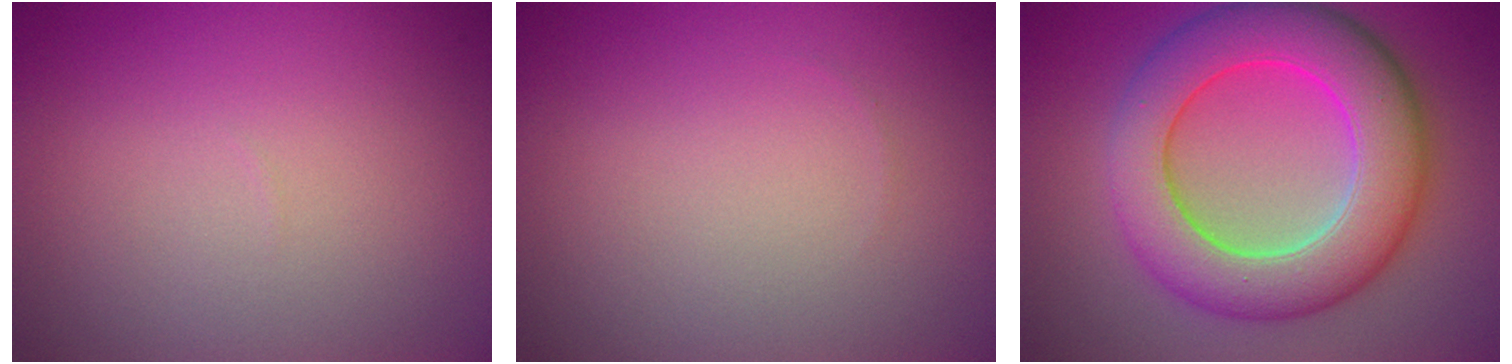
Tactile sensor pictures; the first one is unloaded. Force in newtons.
{"total": 0.0}
{"total": 9.4, "press": 9.4, "slide": 0.5}